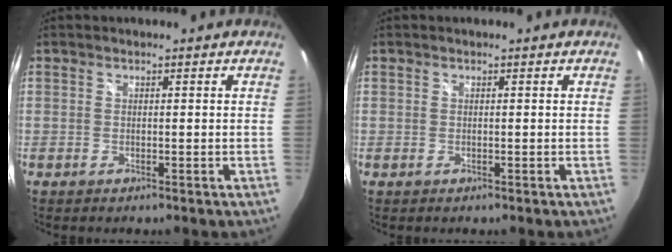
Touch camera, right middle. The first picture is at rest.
{"total": 0.0}